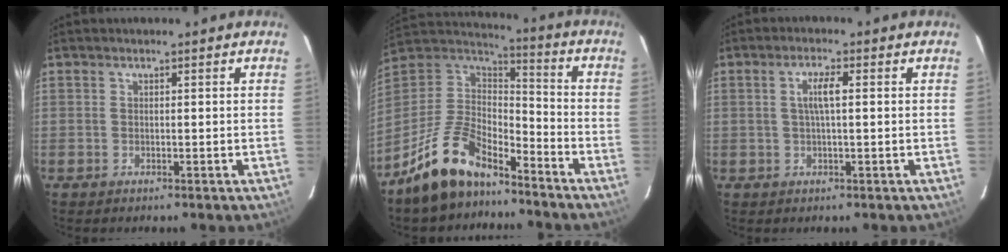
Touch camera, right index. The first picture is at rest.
{"total": 16.4, "force": [-12.3, 7.0, 8.4], "torque": [-0.196, 0.007, -0.224]}
{"total": 3.5, "force": [0.5, 0.5, 3.5], "torque": [-0.066, 0.004, 0.010]}